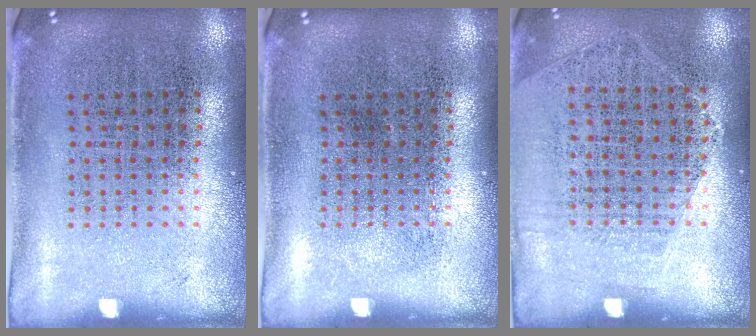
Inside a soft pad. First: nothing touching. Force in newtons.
{"total": 0.0}
{"total": 1.2, "press": 1.0, "slide": 0.6}